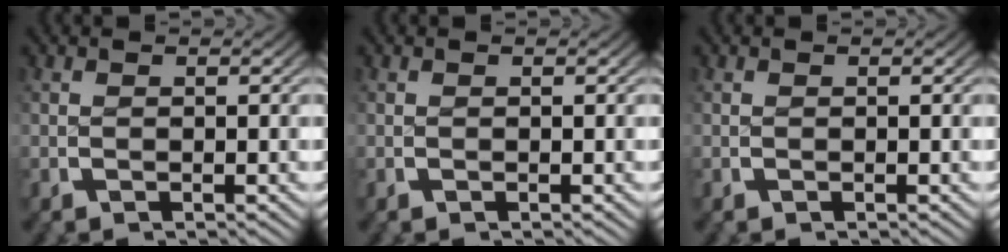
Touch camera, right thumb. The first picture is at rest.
{"total": 0.0}
{"total": 0.0}